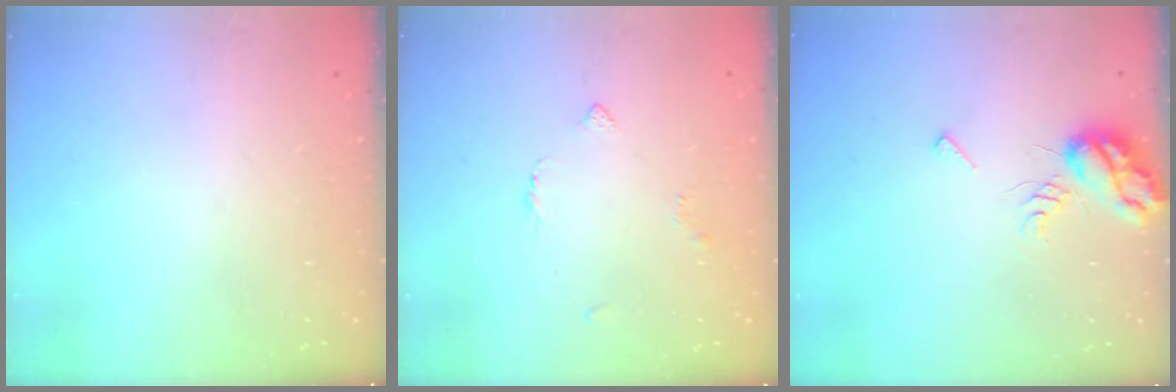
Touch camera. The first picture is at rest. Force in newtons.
{"total": 2.8, "press": 2.7, "slide": 0.7}
{"total": 8.1, "press": 8.0, "slide": 1.0}